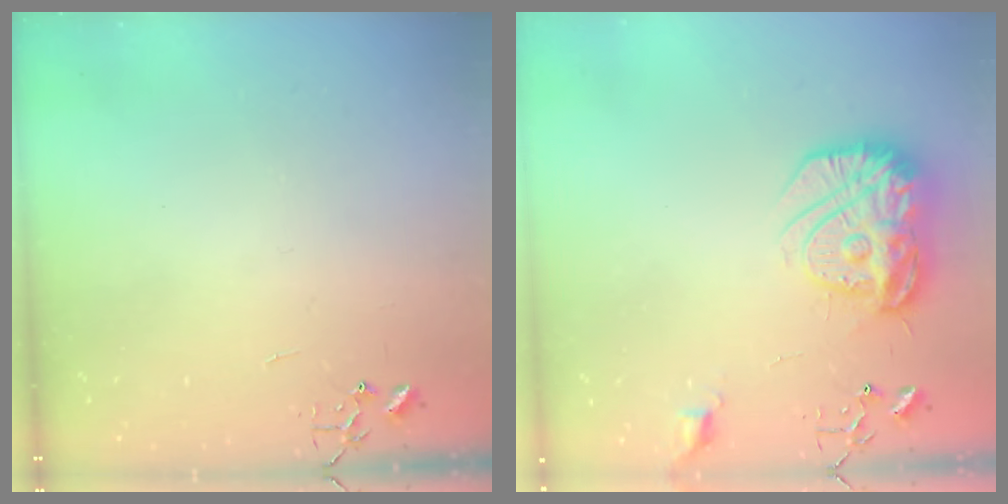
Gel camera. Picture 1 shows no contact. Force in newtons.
{"total": 17.7, "press": 17.6, "slide": 1.4}